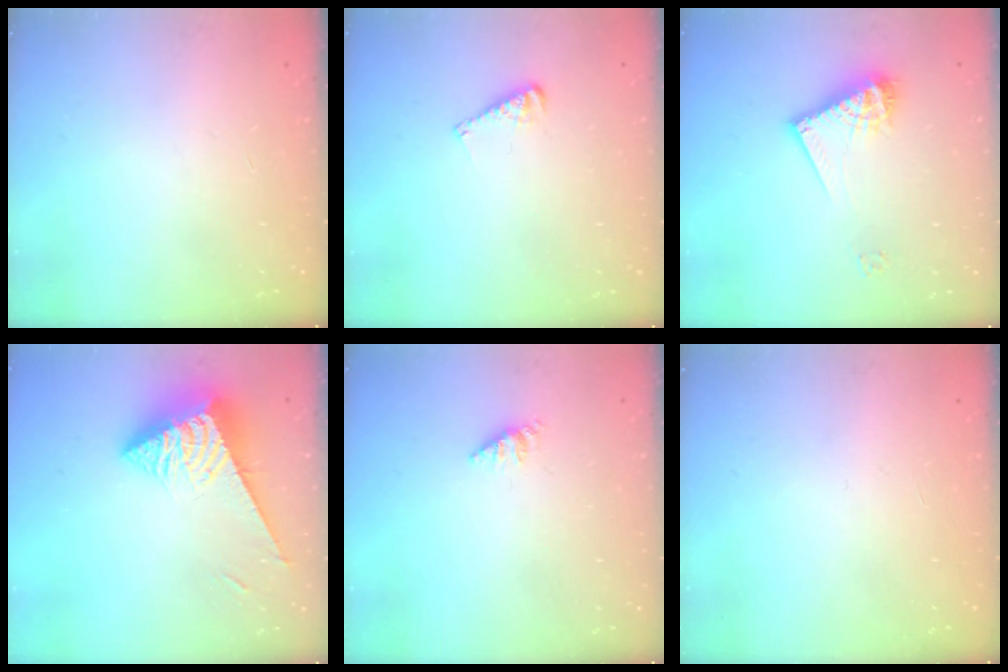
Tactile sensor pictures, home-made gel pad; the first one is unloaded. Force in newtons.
{"total": 4.9, "press": 4.9, "slide": 0.5}
{"total": 12.1, "press": 12.0, "slide": 1.1}
{"total": 6.6, "press": 6.6, "slide": 0.8}
{"total": 2.6, "press": 2.6, "slide": 0.3}
{"total": 0.0}